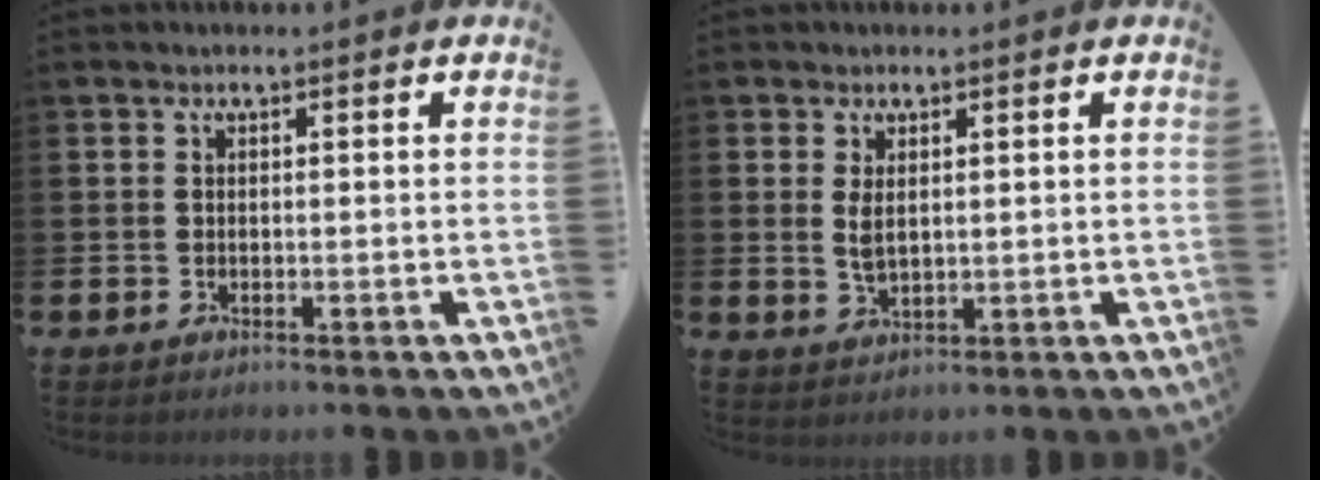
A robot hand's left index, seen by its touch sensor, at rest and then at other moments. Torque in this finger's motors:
{"motor_torque": [0.69, 0.53, 0.14, 0.11]}